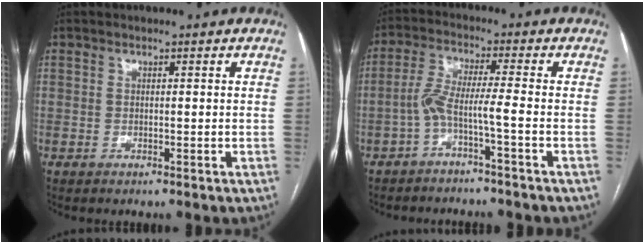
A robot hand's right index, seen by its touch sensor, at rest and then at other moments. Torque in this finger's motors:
{"motor_torque": [0.80, -0.53, 0.44, 0.12]}